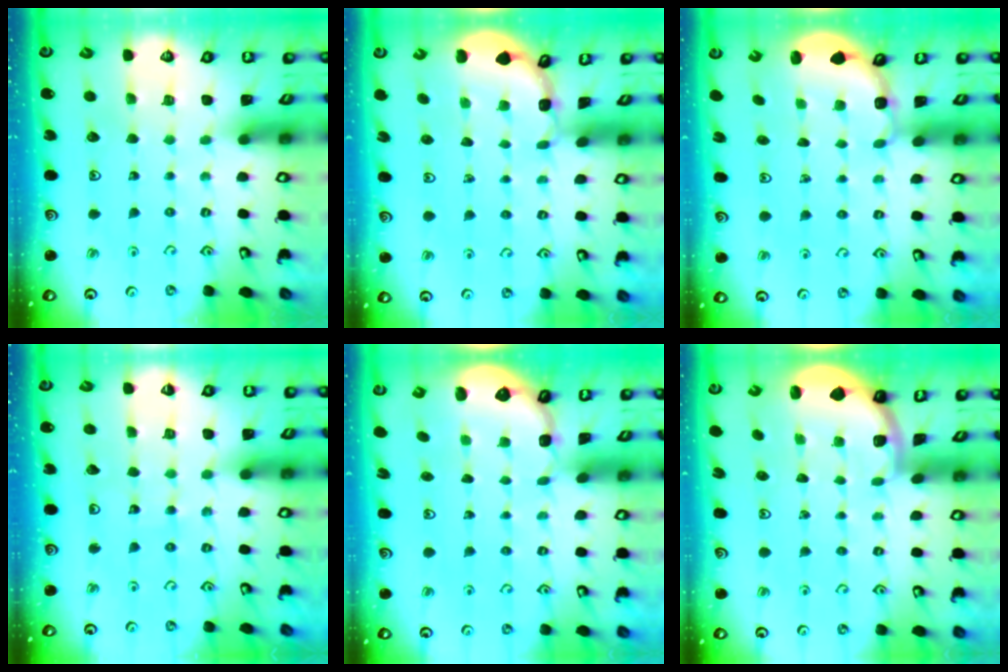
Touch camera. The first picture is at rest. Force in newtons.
{"total": 1.6, "press": 1.6, "slide": 0.1}
{"total": 3.0, "press": 2.3, "slide": 1.8}
{"total": 6.1, "press": 6.0, "slide": 0.7}
{"total": 2.6, "press": 2.1, "slide": 1.6}
{"total": 1.6, "press": 1.6, "slide": 0.1}